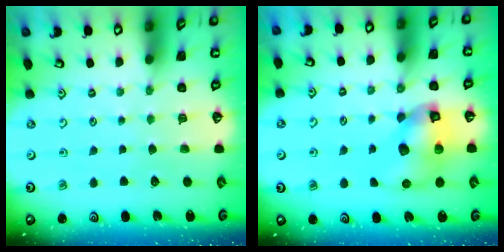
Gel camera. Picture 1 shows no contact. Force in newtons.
{"total": 10.5, "press": 10.4, "slide": 1.6}